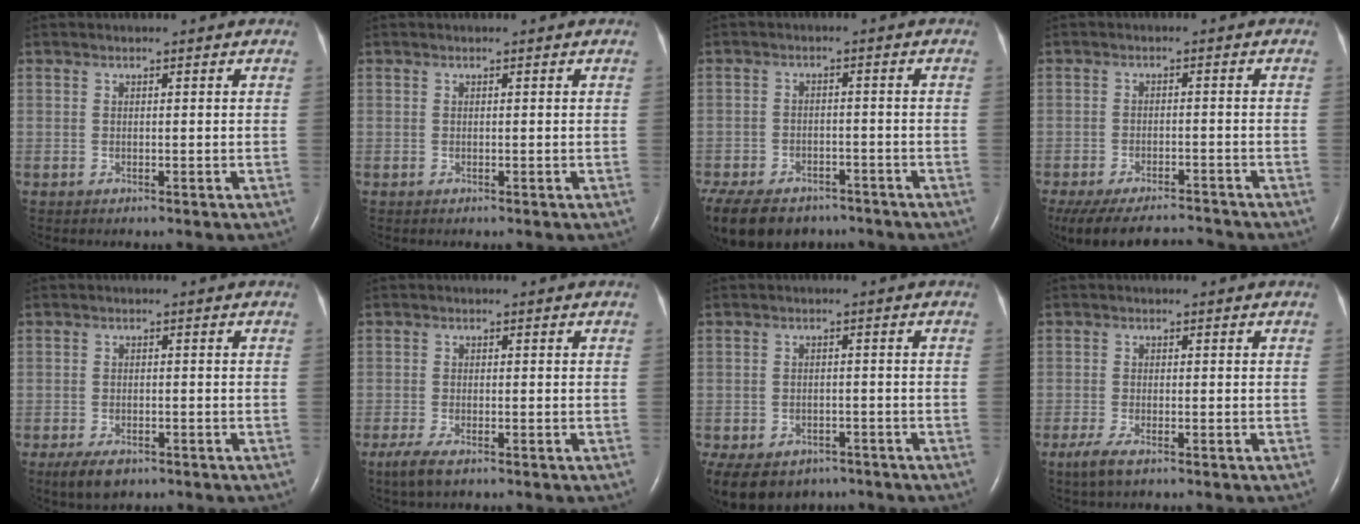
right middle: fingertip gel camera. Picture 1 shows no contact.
{"total": 0.0}
{"total": 18.8, "force": [-13.2, 10.6, 8.1], "torque": [-0.244, -0.027, -0.185]}
{"total": 11.6, "force": [-10.8, 2.3, 3.7], "torque": [-0.075, 0.000, -0.157]}
{"total": 4.0, "force": [-2.6, 1.8, 2.5], "torque": [-0.052, -0.007, -0.039]}
{"total": 3.7, "force": [-2.5, 0.9, 2.6], "torque": [-0.062, -0.010, -0.043]}
{"total": 17.2, "force": [-10.5, 11.9, 6.7], "torque": [-0.213, -0.010, -0.135]}
{"total": 3.1, "force": [-2.0, 0.7, 2.3], "torque": [-0.058, -0.008, -0.039]}